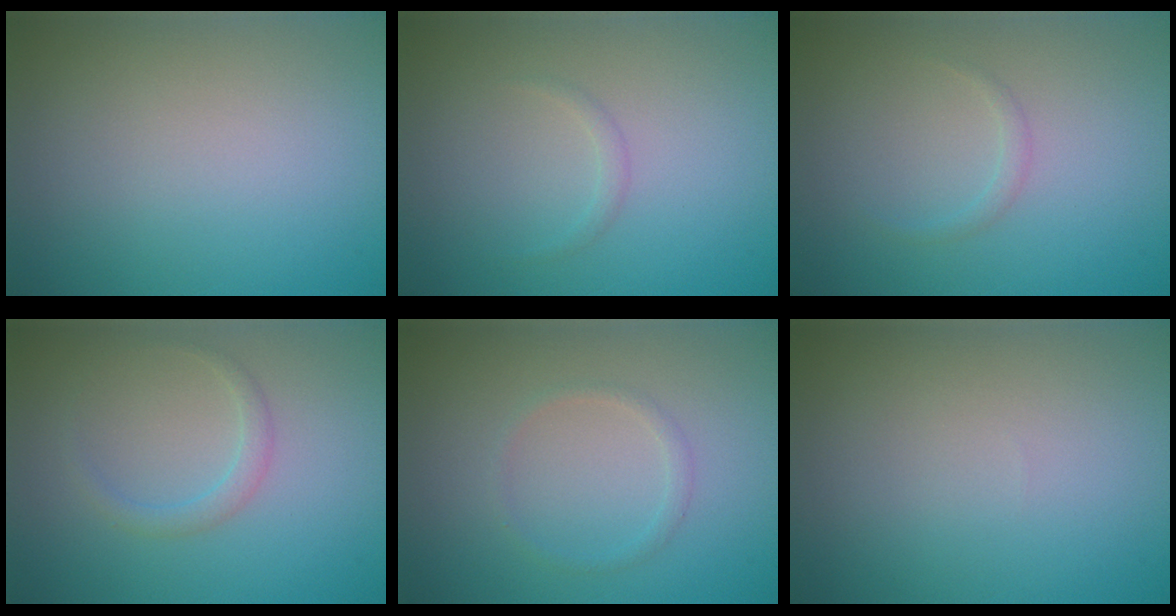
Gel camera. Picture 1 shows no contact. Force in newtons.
{"total": 0.6, "press": 0.6, "slide": 0.1}
{"total": 0.8, "press": 0.7, "slide": 0.1}
{"total": 1.4, "press": 1.4, "slide": 0.0}
{"total": 1.0, "press": 1.0, "slide": 0.0}
{"total": 0.0}